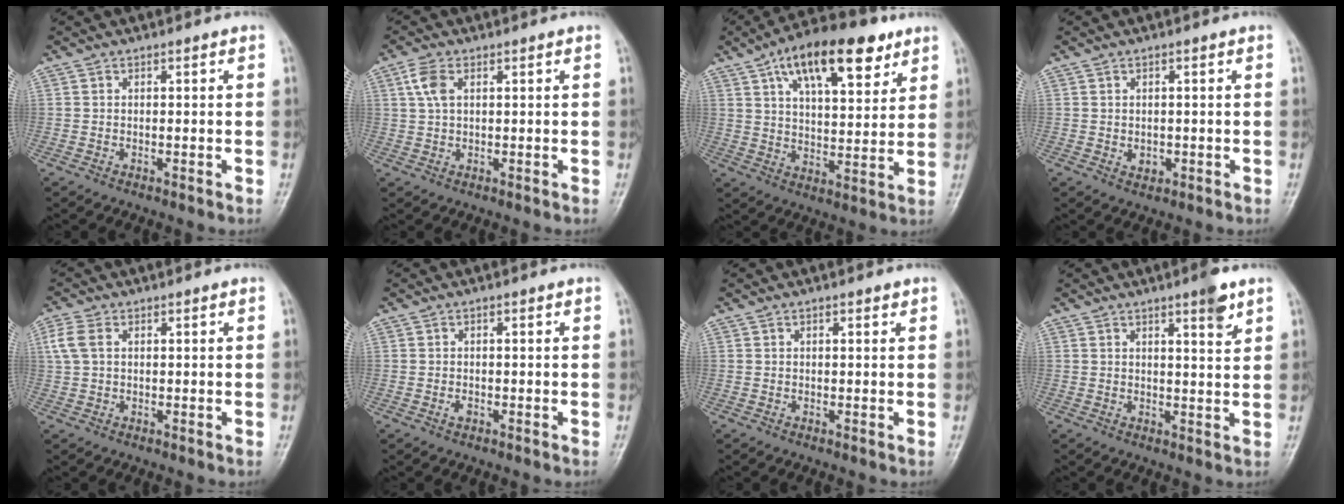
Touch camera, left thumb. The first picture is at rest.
{"total": 3.8, "force": [1.3, 2.0, 2.9], "torque": [-0.068, 0.009, 0.026]}
{"total": 18.1, "force": [9.8, 7.8, 13.1], "torque": [-0.173, -0.021, 0.157]}
{"total": 1.8, "force": [-0.3, 1.4, 1.2], "torque": [-0.009, 0.000, 0.000]}
{"total": 3.9, "force": [1.1, 2.5, 2.8], "torque": [-0.076, 0.011, 0.022]}
{"total": 1.0, "force": [-0.4, 0.6, 0.6], "torque": [-0.007, 0.001, -0.008]}
{"total": 0.9, "force": [0.6, 0.4, 0.6], "torque": [-0.005, -0.001, 0.006]}
{"total": 4.6, "force": [2.9, 0.7, 3.4], "torque": [-0.043, -0.019, 0.040]}